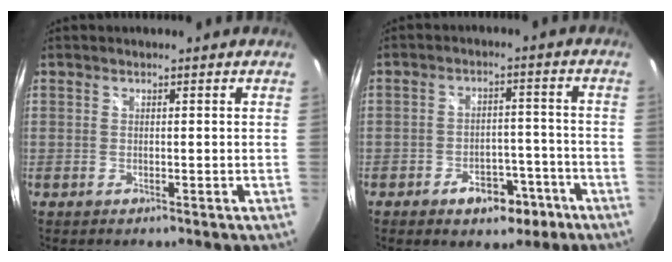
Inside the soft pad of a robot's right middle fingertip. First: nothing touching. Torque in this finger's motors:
{"motor_torque": [0.83, -0.35, 0.06, 0.04]}